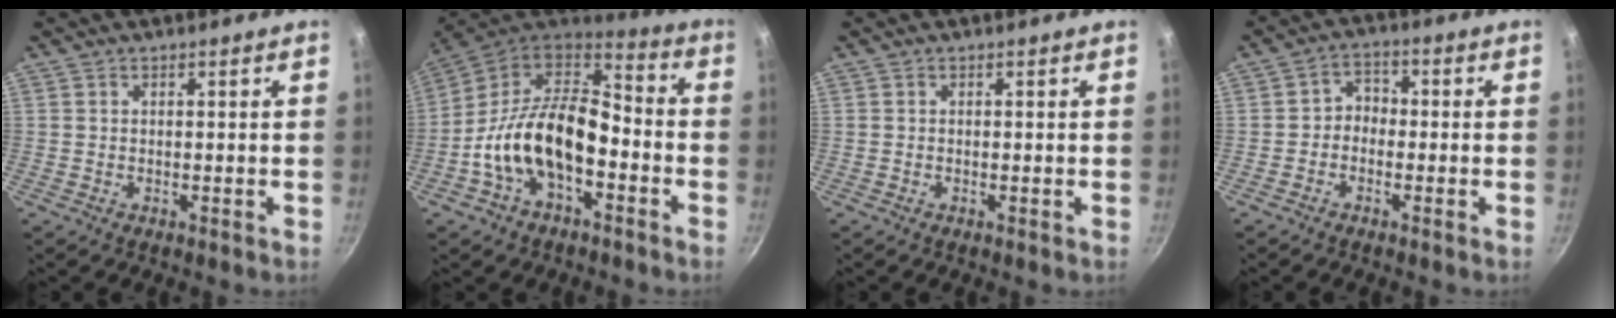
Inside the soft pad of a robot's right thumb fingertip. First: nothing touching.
{"total": 19.2, "force": [-4.7, 11.5, 14.7], "torque": [-0.246, 0.055, -0.096]}
{"total": 0.0}
{"total": 3.8, "force": [-1.0, 3.1, 2.0], "torque": [-0.013, 0.022, -0.029]}